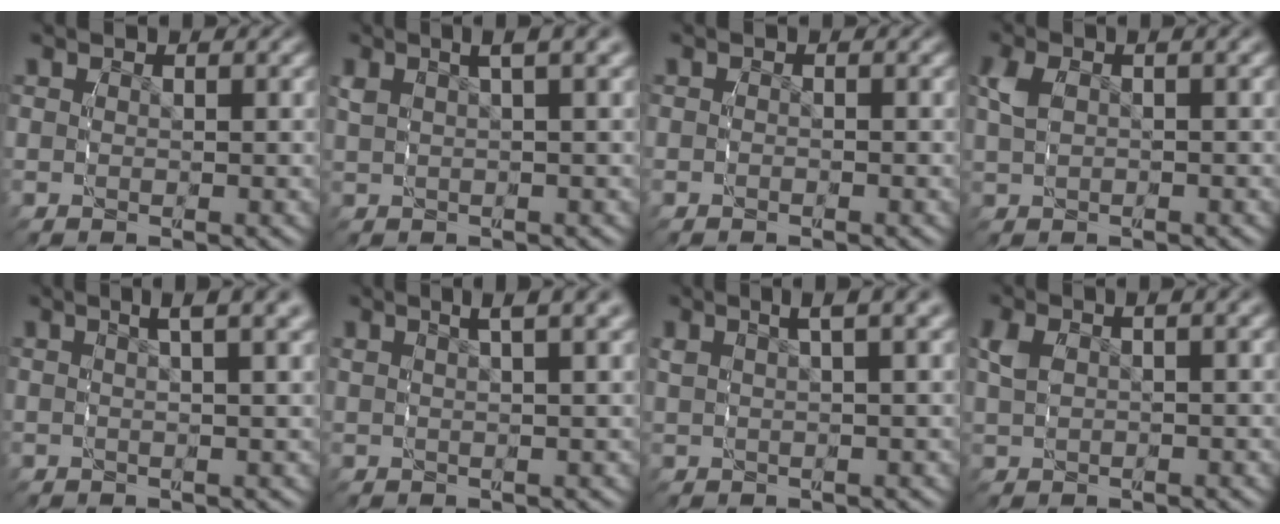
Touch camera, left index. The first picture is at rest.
{"total": 3.9, "force": [1.7, 1.6, 3.2], "torque": [-0.056, 0.017, 0.024]}
{"total": 0.5, "force": [-0.5, 0.0, 0.0], "torque": [0.003, 0.002, -0.010]}
{"total": 2.3, "force": [-0.4, 1.4, 1.8], "torque": [-0.051, 0.002, -0.002]}
{"total": 4.6, "force": [2.7, 1.2, 3.6], "torque": [-0.049, 0.020, 0.034]}
{"total": 4.2, "force": [2.4, 1.1, 3.2], "torque": [-0.047, 0.018, 0.032]}
{"total": 4.2, "force": [2.1, 1.5, 3.3], "torque": [-0.052, 0.021, 0.027]}
{"total": 2.5, "force": [0.0, 1.4, 2.1], "torque": [-0.052, 0.006, 0.003]}